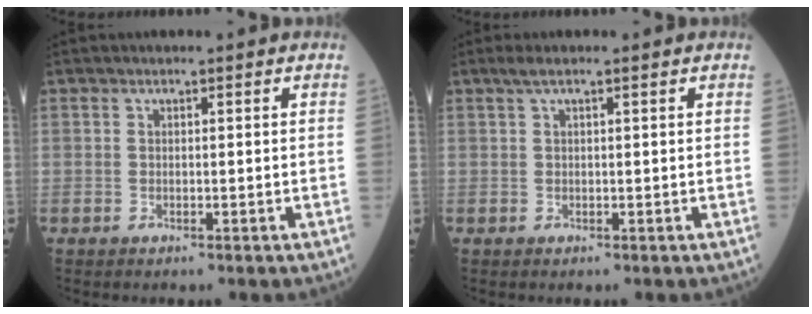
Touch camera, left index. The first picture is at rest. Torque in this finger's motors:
{"motor_torque": [0.16, 0.03, 0.01, 0.00]}